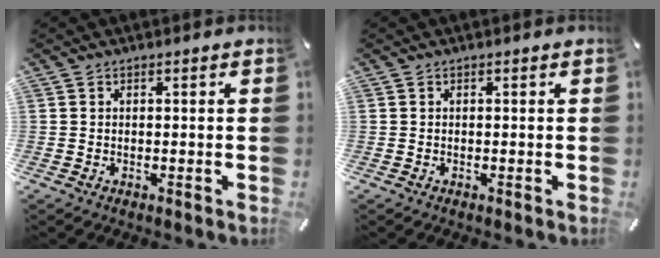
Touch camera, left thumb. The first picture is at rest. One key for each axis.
{"total": 0.0}